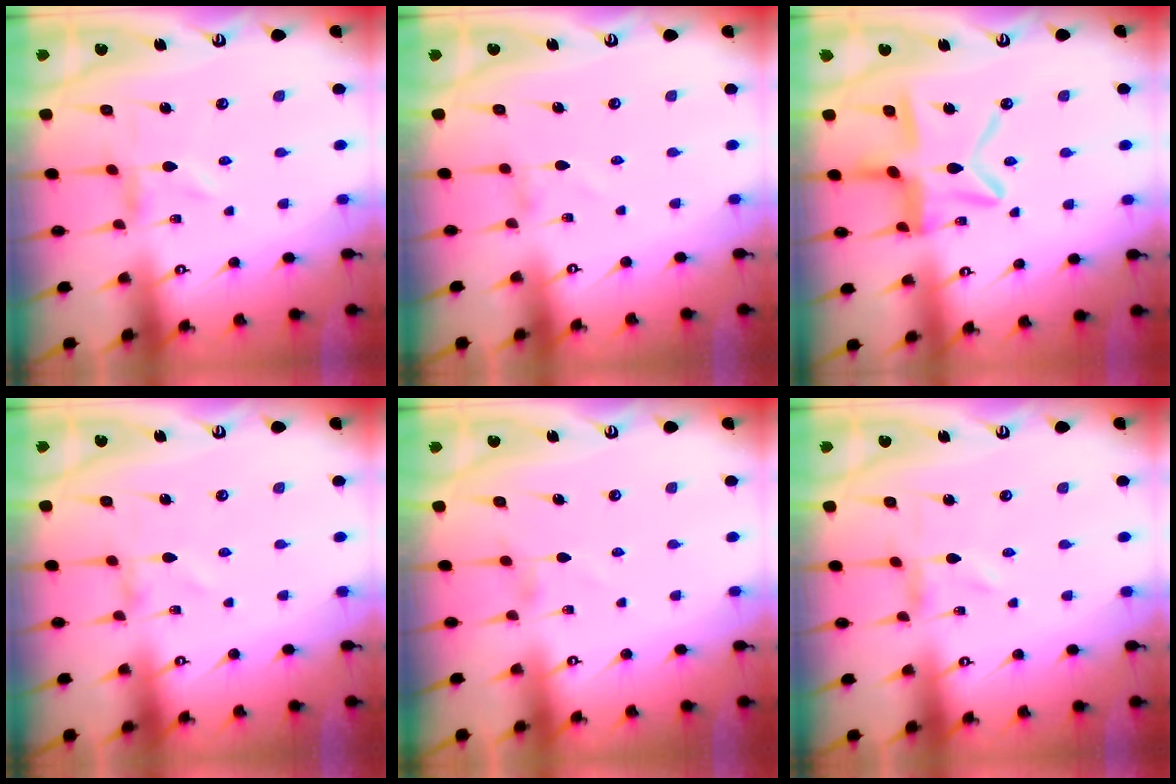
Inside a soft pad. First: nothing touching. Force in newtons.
{"total": 1.3, "press": 1.3, "slide": 0.1}
{"total": 13.2, "press": 13.2, "slide": 1.3}
{"total": 0.8, "press": 0.8, "slide": 0.1}
{"total": 1.9, "press": 1.9, "slide": 0.3}
{"total": 0.0}